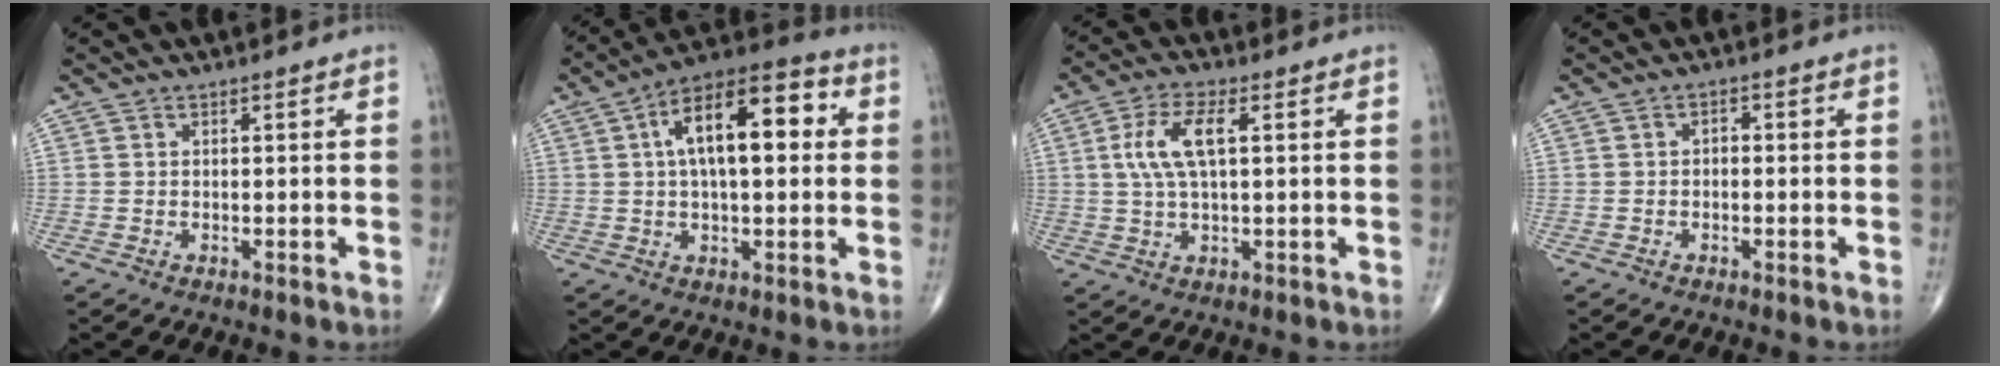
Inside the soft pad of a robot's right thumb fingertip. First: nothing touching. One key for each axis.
{"total": 16.7, "fx": 3.3, "fy": 7.5, "fz": 14.6, "tx": -0.213, "ty": 0.029, "tz": 0.044}
{"total": 8.3, "fx": 1.7, "fy": 3.1, "fz": 7.5, "tx": -0.163, "ty": 0.009, "tz": 0.033}
{"total": 1.5, "fx": -0.1, "fy": 1.0, "fz": 1.1, "tx": -0.009, "ty": 0.006, "tz": -0.007}